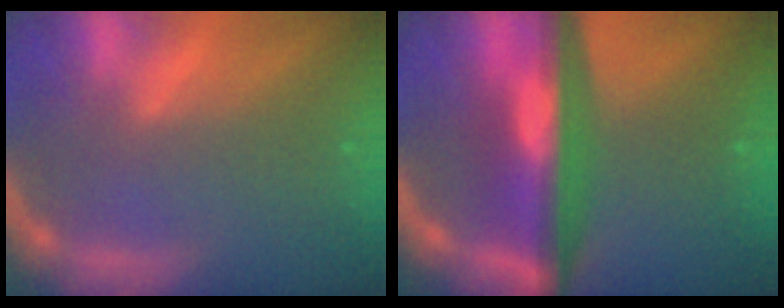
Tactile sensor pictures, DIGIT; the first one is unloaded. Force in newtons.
{"total": 9.0}